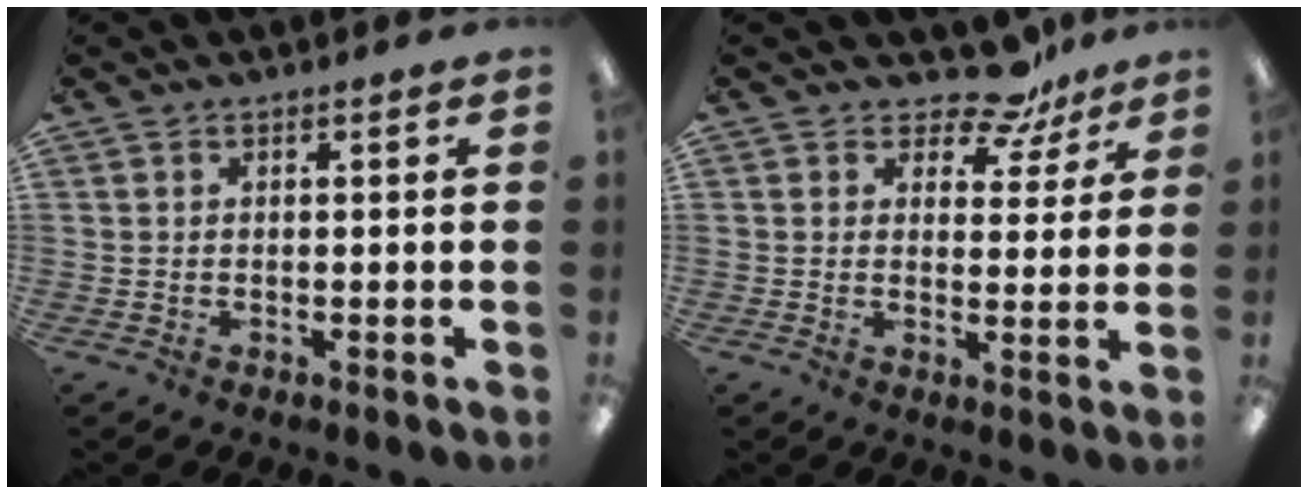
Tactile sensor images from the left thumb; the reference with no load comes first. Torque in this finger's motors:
{"motor_torque": [-0.13, -0.04, -0.59, 0.04, 0.01]}